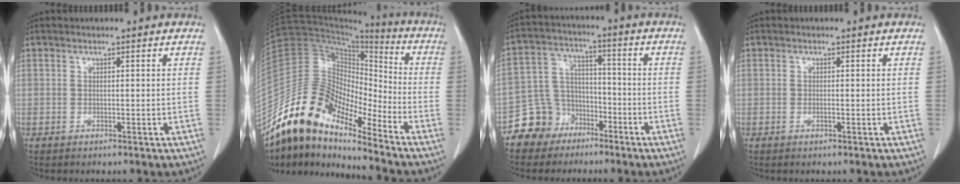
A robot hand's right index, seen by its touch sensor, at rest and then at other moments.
{"total": 17.0, "force": [-13.7, 5.3, 8.6], "torque": [-0.152, 0.048, -0.254]}
{"total": 8.8, "force": [-5.6, 6.7, 0.8], "torque": [-0.014, 0.029, -0.100]}
{"total": 1.0, "force": [-0.2, 0.3, 0.9], "torque": [-0.021, -0.001, -0.002]}